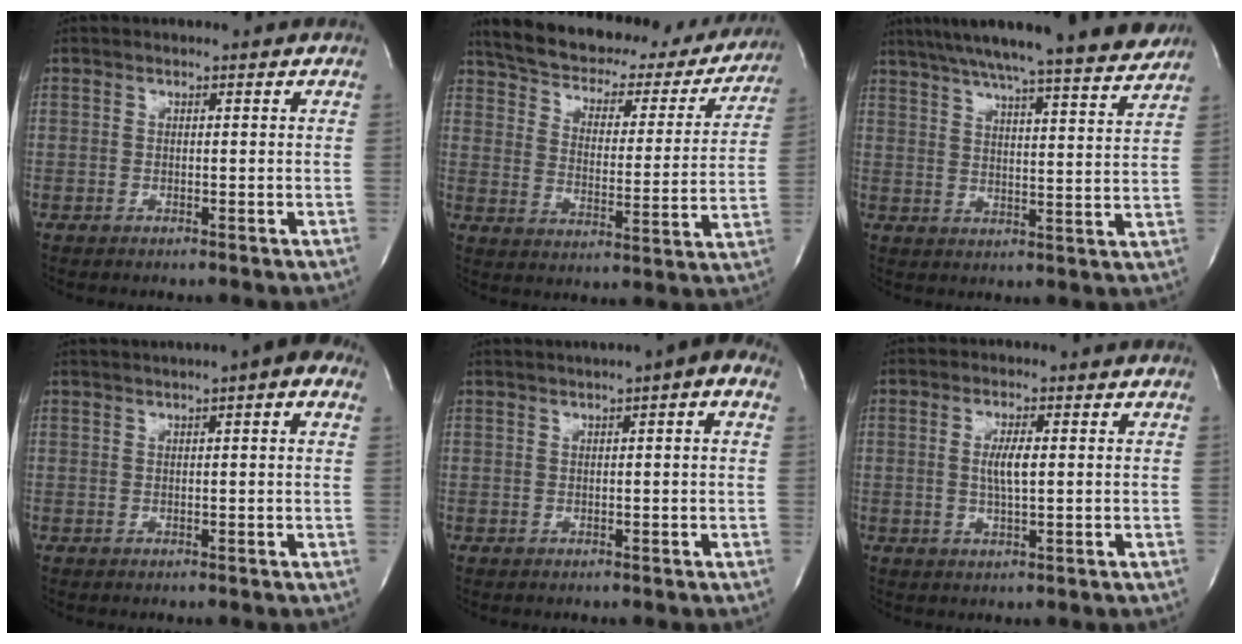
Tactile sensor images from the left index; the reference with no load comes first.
{"total": 26.8, "force": [23.2, 8.8, 10.1], "torque": [-0.162, -0.009, 0.295]}
{"total": 20.7, "force": [18.3, 0.7, 9.7], "torque": [-0.153, -0.012, 0.244]}
{"total": 5.7, "force": [3.1, 0.5, 4.7], "torque": [-0.063, 0.023, 0.039]}
{"total": 5.0, "force": [2.4, 0.4, 4.4], "torque": [-0.061, 0.022, 0.030]}
{"total": 3.6, "force": [0.3, 0.5, 3.6], "torque": [-0.067, -0.005, 0.003]}